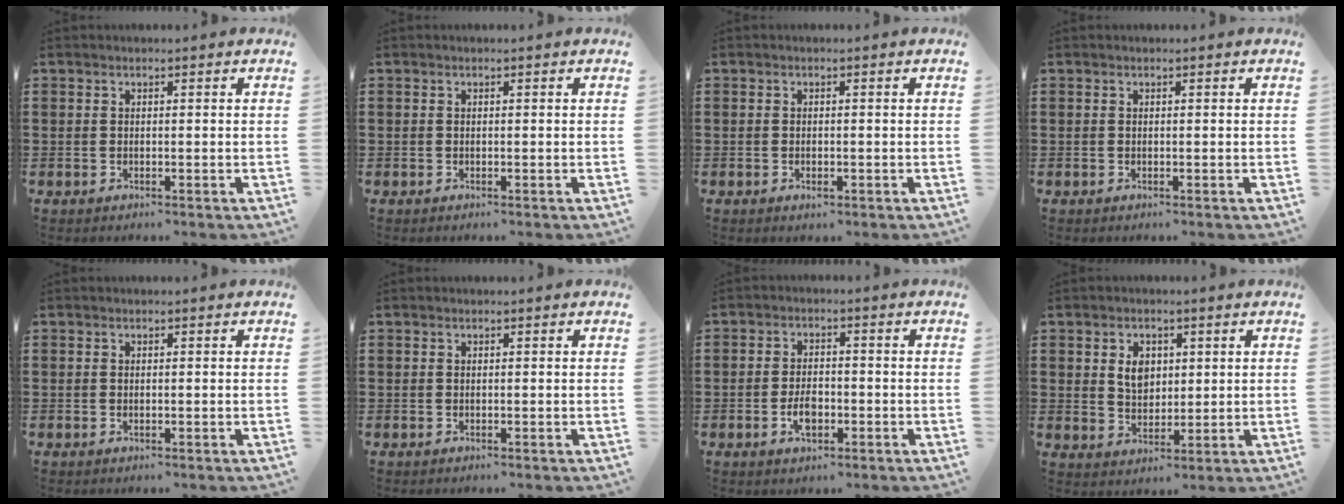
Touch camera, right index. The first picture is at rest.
{"total": 0.0}
{"total": 0.9, "force": [-0.4, 0.4, 0.7], "torque": [-0.015, -0.004, -0.006]}
{"total": 0.0}
{"total": 0.0}
{"total": 0.0}
{"total": 3.7, "force": [-1.3, 2.2, 2.8], "torque": [-0.058, 0.002, -0.024]}
{"total": 4.3, "force": [1.2, 3.2, 2.7], "torque": [-0.056, 0.010, 0.018]}